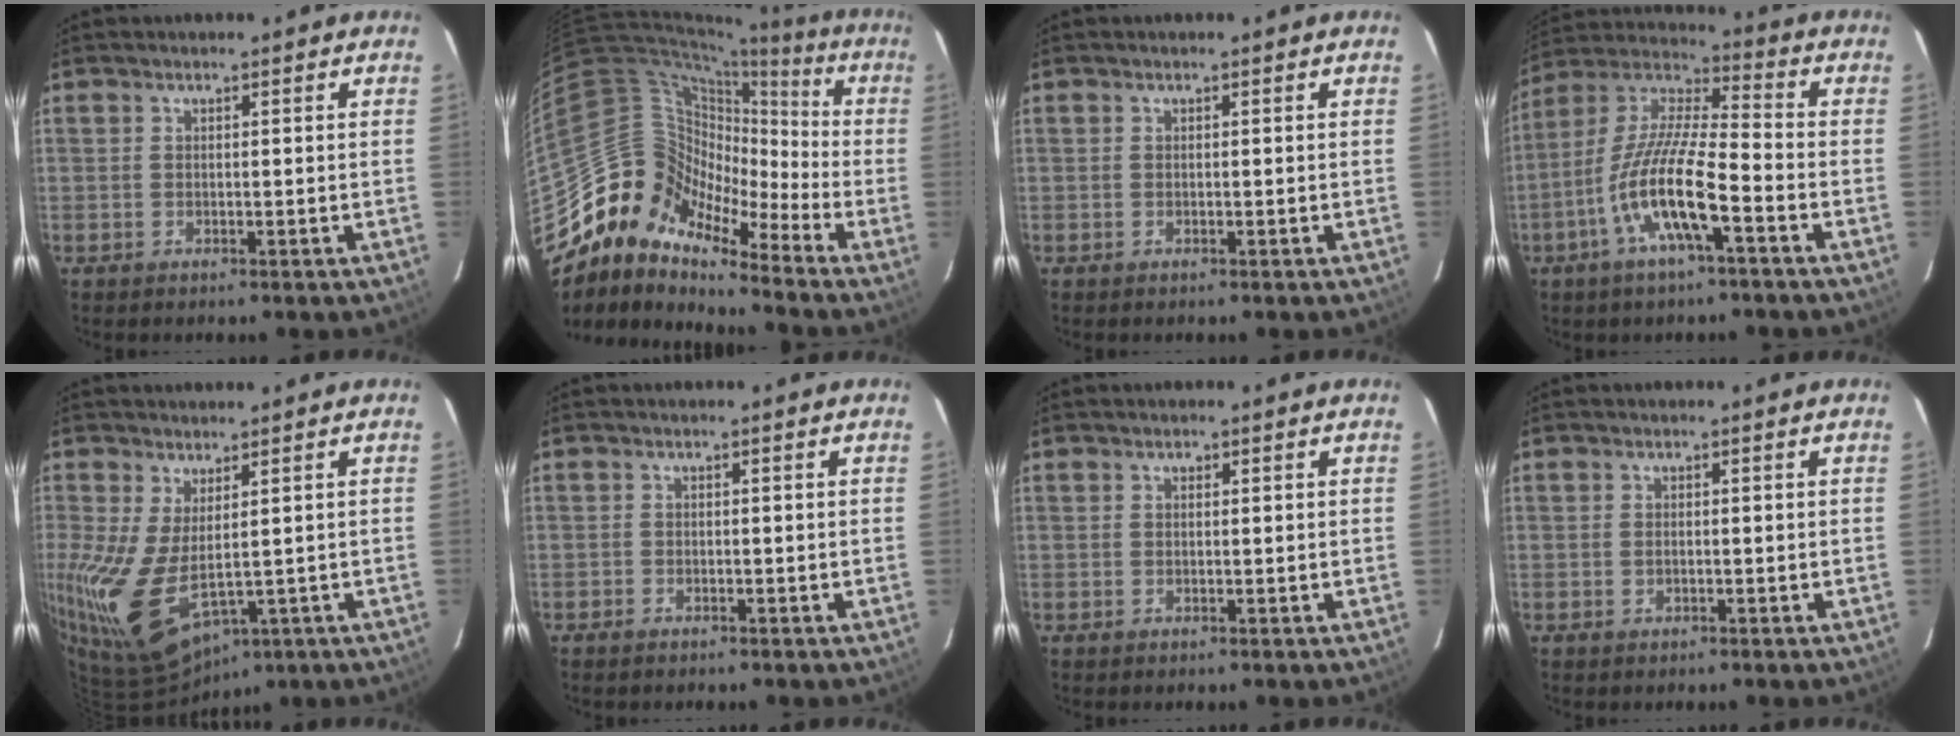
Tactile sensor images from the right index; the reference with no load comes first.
{"total": 12.6, "force": [-10.3, 6.1, 4.2], "torque": [-0.057, 0.026, -0.222]}
{"total": 0.0}
{"total": 14.2, "force": [-6.0, 2.5, 12.6], "torque": [-0.251, -0.003, -0.122]}
{"total": 13.3, "force": [-1.2, 6.6, 11.5], "torque": [-0.235, -0.049, 0.001]}
{"total": 1.1, "force": [-0.9, 0.6, -0.1], "torque": [-0.002, 0.001, -0.018]}
{"total": 0.6, "force": [0.3, 0.4, 0.3], "torque": [-0.005, 0.003, 0.004]}
{"total": 0.6, "force": [-0.1, 0.4, 0.4], "torque": [-0.005, 0.002, -0.002]}